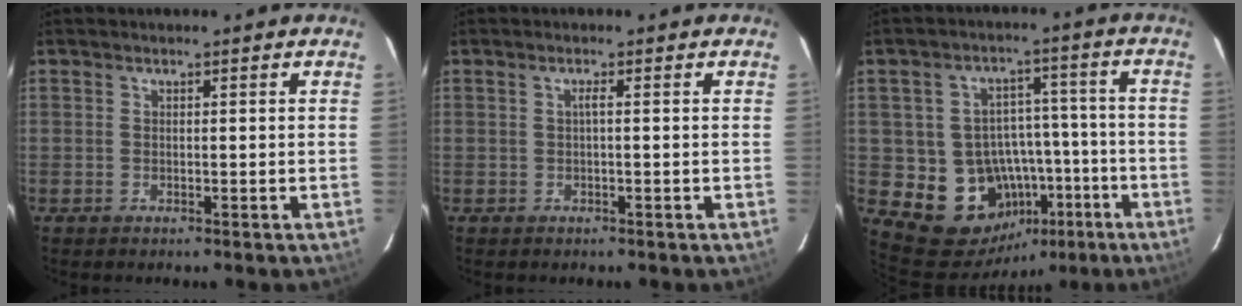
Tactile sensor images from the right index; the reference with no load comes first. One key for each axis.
{"total": 0.8, "fx": -0.1, "fy": -0.2, "fz": 0.8, "tx": -0.011, "ty": 0.004, "tz": -0.004}
{"total": 14.9, "fx": -6.0, "fy": 12.8, "fz": 5.0, "tx": -0.106, "ty": 0.044, "tz": -0.052}